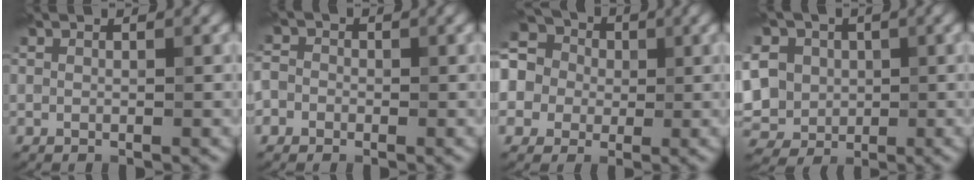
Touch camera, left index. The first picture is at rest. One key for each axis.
{"total": 2.9, "fx": -0.7, "fy": 2.7, "fz": 0.8, "tx": 0.006, "ty": 0.020, "tz": -0.043}
{"total": 12.8, "fx": 2.5, "fy": 11.5, "fz": 4.9, "tx": -0.132, "ty": 0.033, "tz": 0.011}
{"total": 13.1, "fx": 2.2, "fy": 11.1, "fz": 6.6, "tx": -0.161, "ty": 0.023, "tz": 0.019}